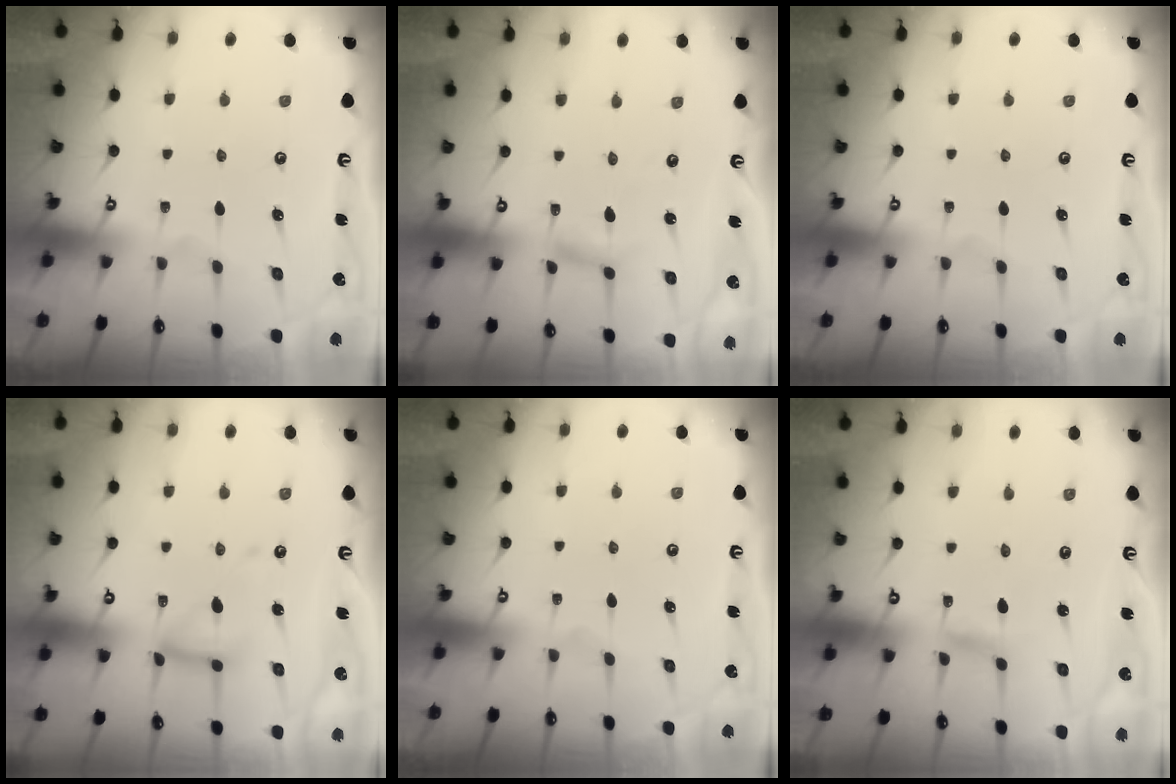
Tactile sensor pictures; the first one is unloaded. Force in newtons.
{"total": 4.1, "press": 4.1, "slide": 0.4}
{"total": 0.0}
{"total": 12.3, "press": 12.3, "slide": 1.1}
{"total": 0.0}
{"total": 3.1, "press": 3.0, "slide": 0.3}